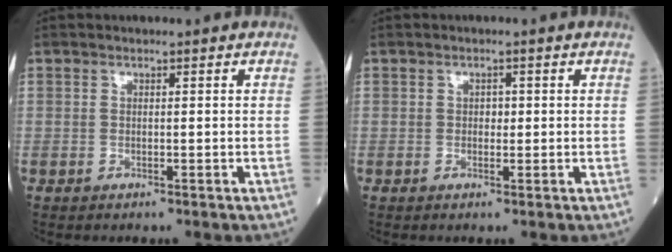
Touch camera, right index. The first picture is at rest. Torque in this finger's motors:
{"motor_torque": [0.10, 0.04, 0.14, 0.02]}